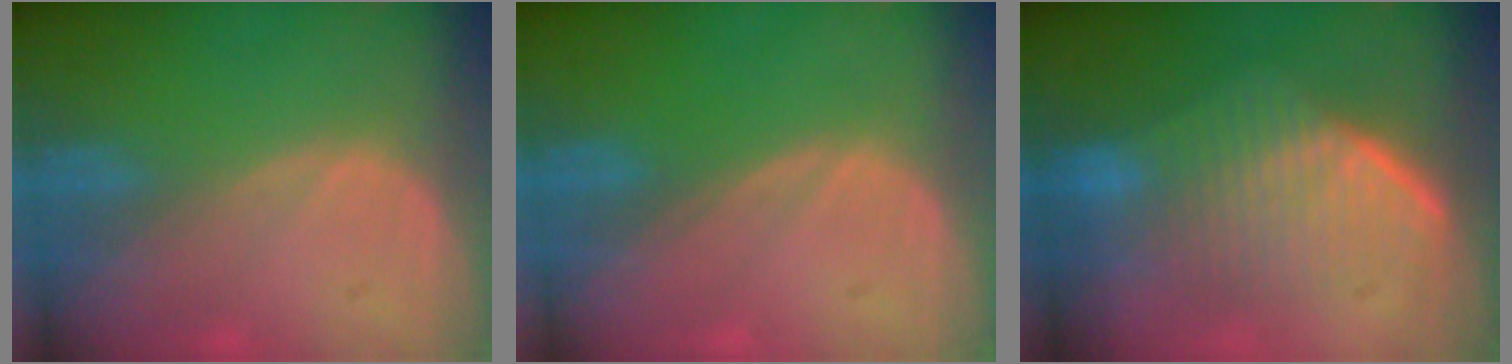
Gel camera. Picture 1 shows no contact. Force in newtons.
{"total": 0.0}
{"total": 7.8, "press": 7.7, "slide": 0.6}